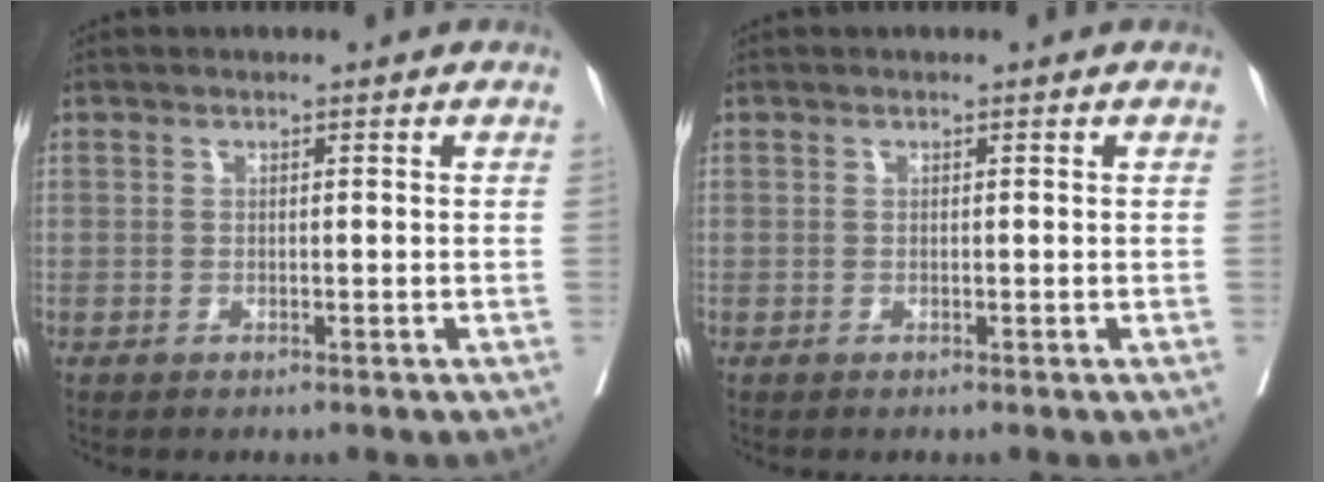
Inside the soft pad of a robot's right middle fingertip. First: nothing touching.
{"total": 0.0}